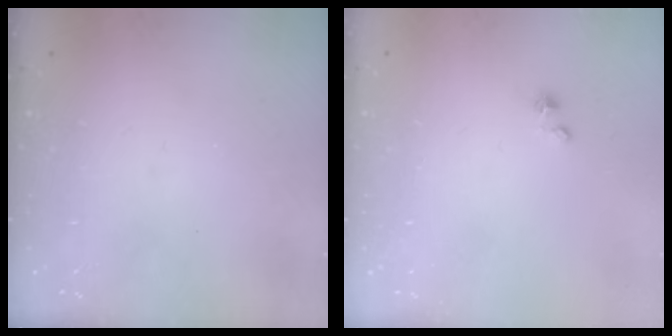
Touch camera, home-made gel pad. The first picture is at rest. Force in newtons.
{"total": 1.5, "press": 1.5, "slide": 0.0}